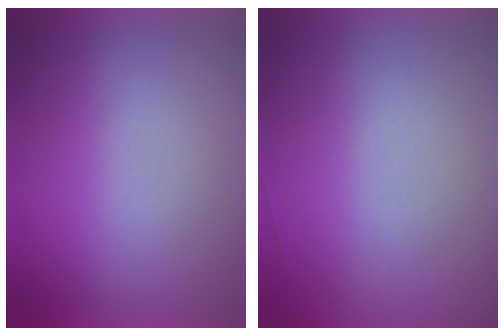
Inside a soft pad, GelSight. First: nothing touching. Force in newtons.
{"total": 4.6}